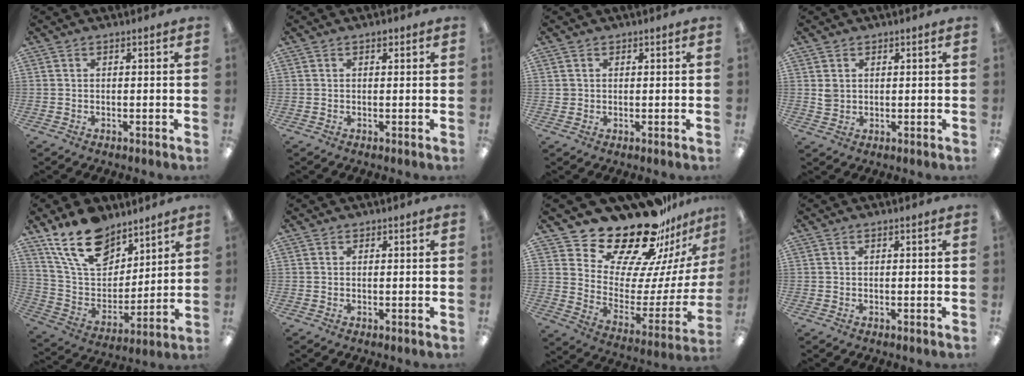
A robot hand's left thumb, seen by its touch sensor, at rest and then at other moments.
{"total": 1.0, "force": [0.6, 0.6, 0.5], "torque": [-0.003, -0.001, 0.010]}
{"total": 1.5, "force": [0.5, 1.4, 0.0], "torque": [-0.002, 0.004, 0.008]}
{"total": 2.5, "force": [0.9, 2.2, 0.5], "torque": [-0.006, -0.001, 0.016]}
{"total": 18.0, "force": [12.5, 9.7, 8.6], "torque": [-0.169, -0.056, 0.234]}
{"total": 0.0}
{"total": 24.4, "force": [20.7, 8.8, 9.5], "torque": [-0.154, -0.160, 0.366]}
{"total": 0.0}